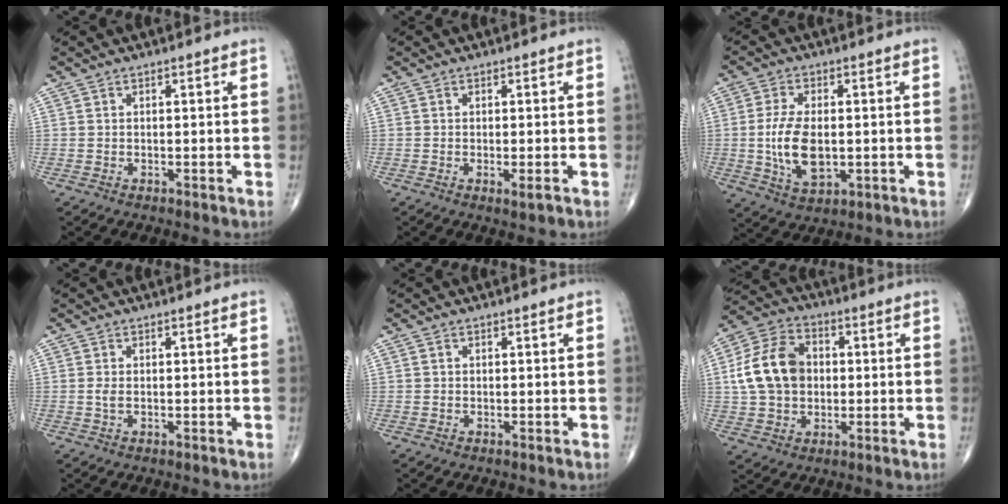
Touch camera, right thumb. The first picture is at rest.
{"total": 1.4, "force": [-0.5, 0.2, 1.3], "torque": [-0.022, -0.006, -0.009]}
{"total": 10.2, "force": [-0.7, 5.4, 8.6], "torque": [-0.160, -0.008, -0.007]}
{"total": 1.3, "force": [0.0, 0.5, 1.1], "torque": [-0.027, -0.002, -0.001]}
{"total": 0.0}
{"total": 13.5, "force": [1.0, 10.1, 9.0], "torque": [-0.150, 0.019, 0.013]}